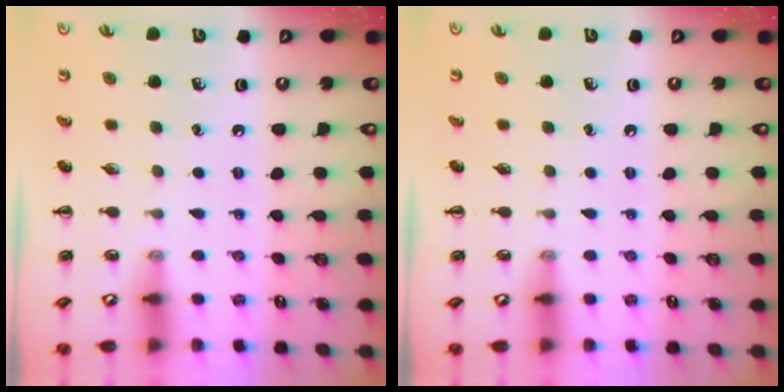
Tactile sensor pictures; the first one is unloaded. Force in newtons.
{"total": 0.0}